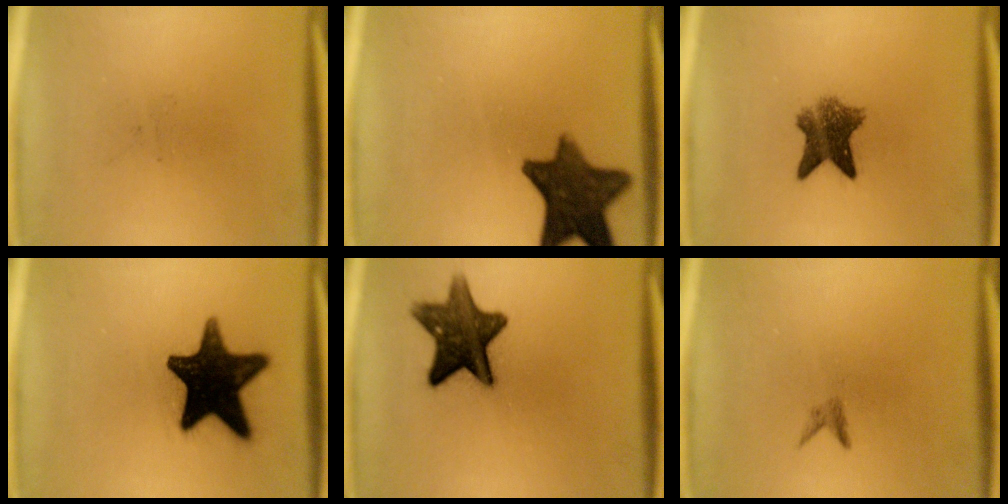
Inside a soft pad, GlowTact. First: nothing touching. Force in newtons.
{"total": 12.0}
{"total": 6.7}
{"total": 18.0}
{"total": 12.0}
{"total": 0.8}